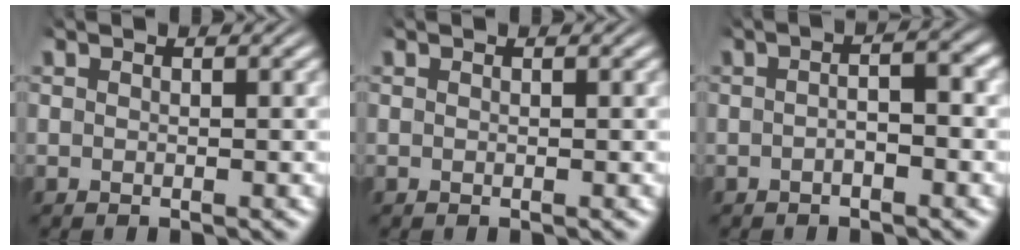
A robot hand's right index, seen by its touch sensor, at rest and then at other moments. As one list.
[{"total": 0.0}, {"total": 2.5, "force": [-0.7, 0.7, 2.3], "torque": [-0.026, 0.006, -0.018]}]